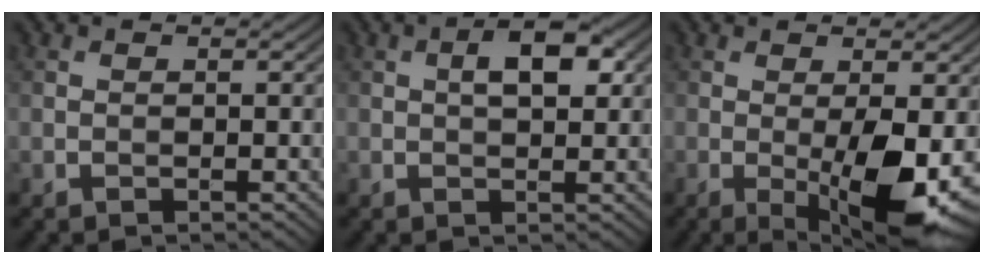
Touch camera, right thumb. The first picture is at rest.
{"total": 4.8, "force": [1.2, 2.2, 4.1], "torque": [-0.069, 0.007, 0.016]}
{"total": 8.7, "force": [-1.7, 2.2, 8.3], "torque": [-0.137, -0.009, -0.021]}